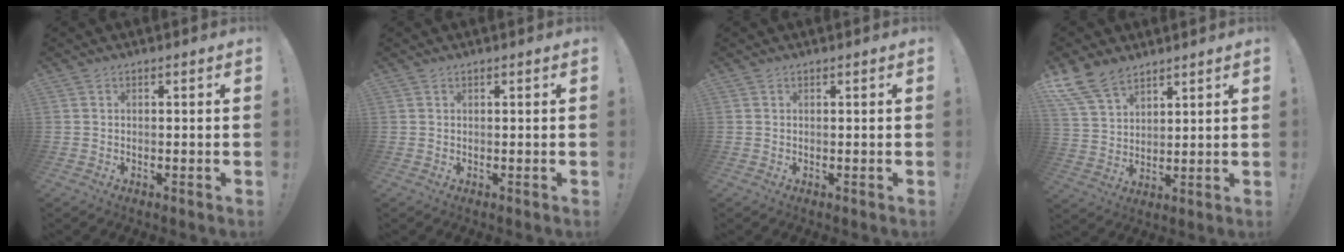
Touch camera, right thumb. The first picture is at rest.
{"total": 0.0}
{"total": 0.0}
{"total": 11.3, "force": [8.3, 6.0, 4.8], "torque": [-0.096, -0.042, 0.164]}